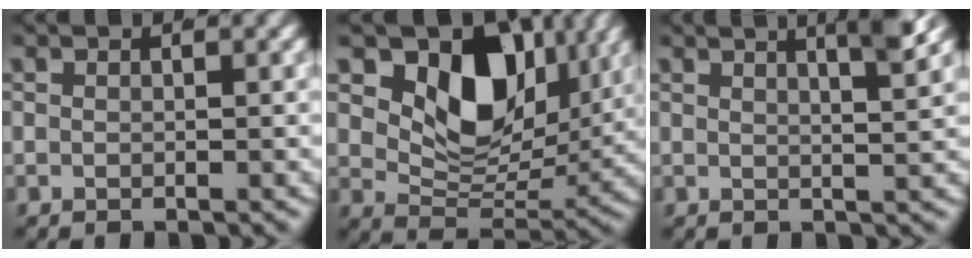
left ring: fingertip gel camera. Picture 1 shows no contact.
{"total": 11.2, "force": [3.7, 7.7, 7.2], "torque": [-0.125, -0.016, 0.063]}
{"total": 5.7, "force": [3.5, 1.1, 4.4], "torque": [-0.050, 0.009, 0.053]}